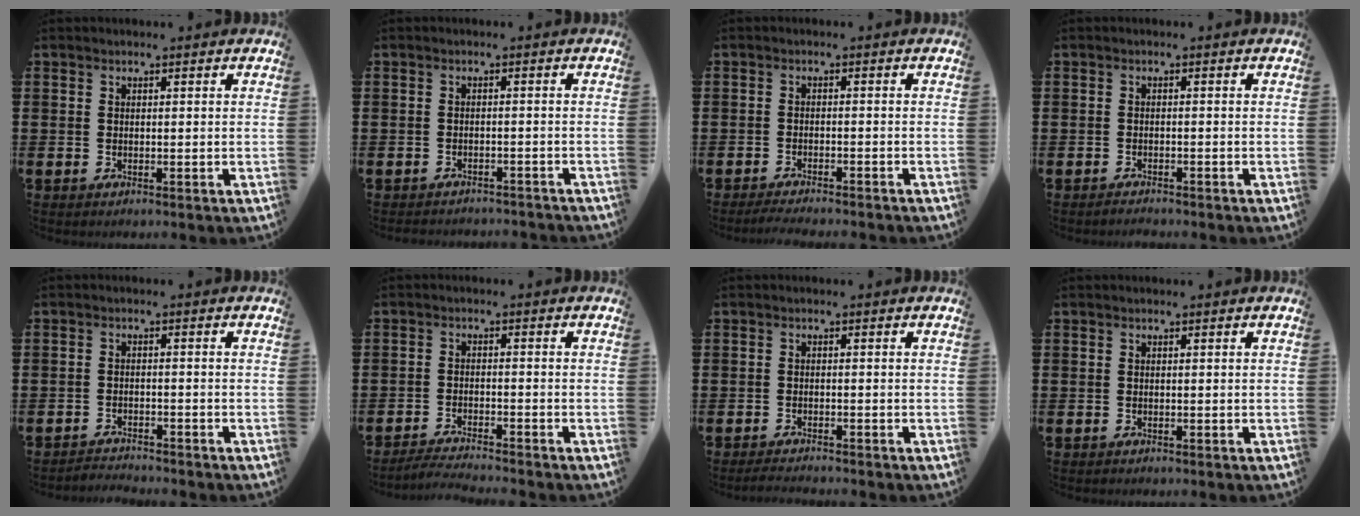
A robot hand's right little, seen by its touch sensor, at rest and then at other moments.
{"total": 1.3, "force": [-1.3, 0.0, -0.1], "torque": [-0.002, 0.002, -0.029]}
{"total": 1.7, "force": [-1.6, -0.1, 0.5], "torque": [-0.007, 0.002, -0.032]}
{"total": 1.0, "force": [-1.0, 0.0, 0.0], "torque": [-0.003, -0.001, -0.021]}
{"total": 1.9, "force": [-1.9, -0.1, -0.2], "torque": [-0.001, 0.004, -0.042]}
{"total": 2.4, "force": [-2.4, -0.2, 0.4], "torque": [-0.007, 0.003, -0.049]}
{"total": 1.3, "force": [-1.3, 0.0, 0.4], "torque": [-0.008, 0.002, -0.025]}
{"total": 0.0}